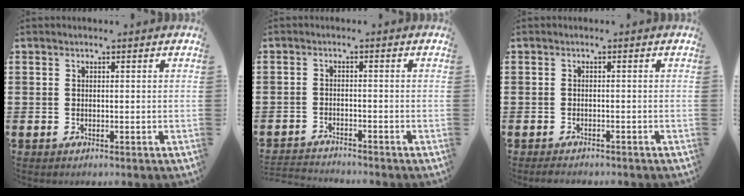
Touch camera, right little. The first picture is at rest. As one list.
[{"total": 1.9, "force": [-1.9, -0.1, -0.1], "torque": [-0.001, 0.002, -0.042]}, {"total": 1.0, "force": [-0.9, 0.2, 0.3], "torque": [-0.007, 0.001, -0.019]}]